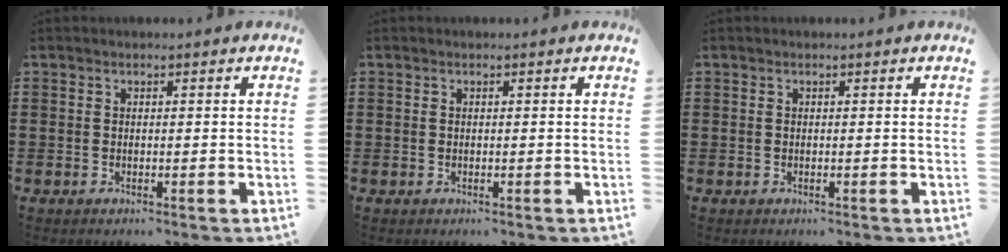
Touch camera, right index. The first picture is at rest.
{"total": 0.0}
{"total": 0.0}